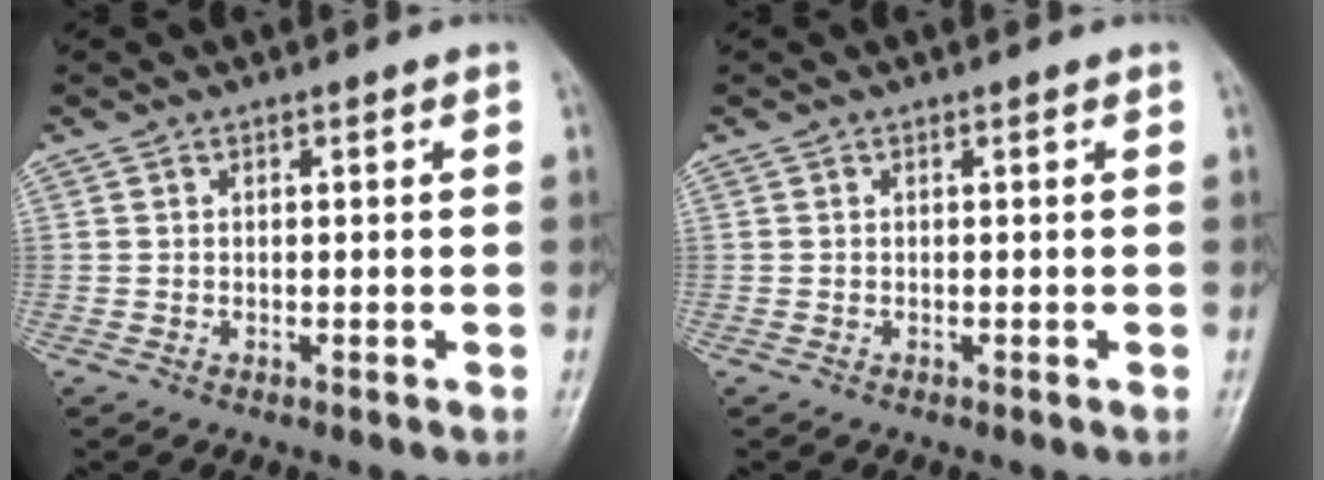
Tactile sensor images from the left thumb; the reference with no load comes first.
{"total": 0.0}